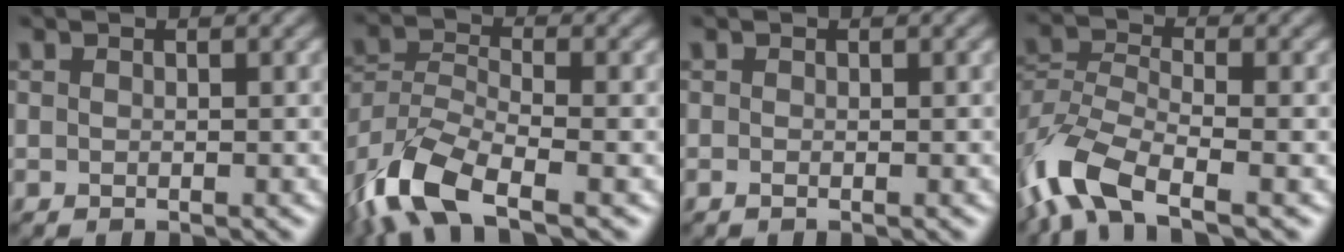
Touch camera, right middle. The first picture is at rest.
{"total": 8.9, "force": [-5.9, 3.3, 5.8], "torque": [-0.125, -0.006, -0.123]}
{"total": 0.0}
{"total": 8.2, "force": [-5.2, 3.5, 5.4], "torque": [-0.123, -0.003, -0.111]}